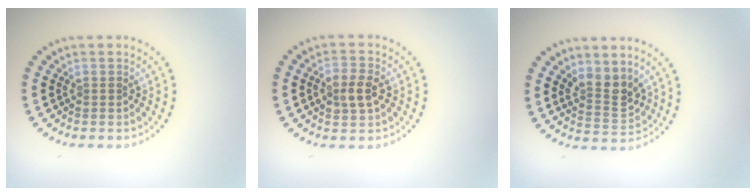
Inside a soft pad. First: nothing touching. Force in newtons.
{"total": 2.8, "press": 2.8, "slide": 0.1}
{"total": 3.0, "press": 2.6, "slide": 1.5}